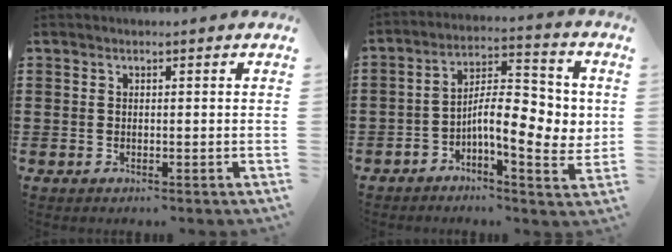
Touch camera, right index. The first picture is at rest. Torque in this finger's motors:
{"motor_torque": [1.15, -0.71, 0.38, 0.10]}